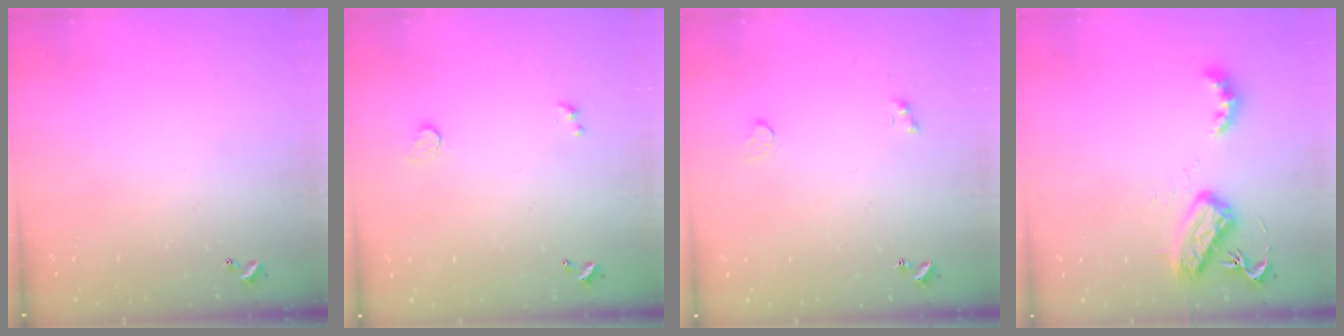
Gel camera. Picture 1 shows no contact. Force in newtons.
{"total": 0.6, "press": 0.3, "slide": 0.5}
{"total": 4.0, "press": 3.8, "slide": 1.1}
{"total": 6.4, "press": 6.4, "slide": 0.2}